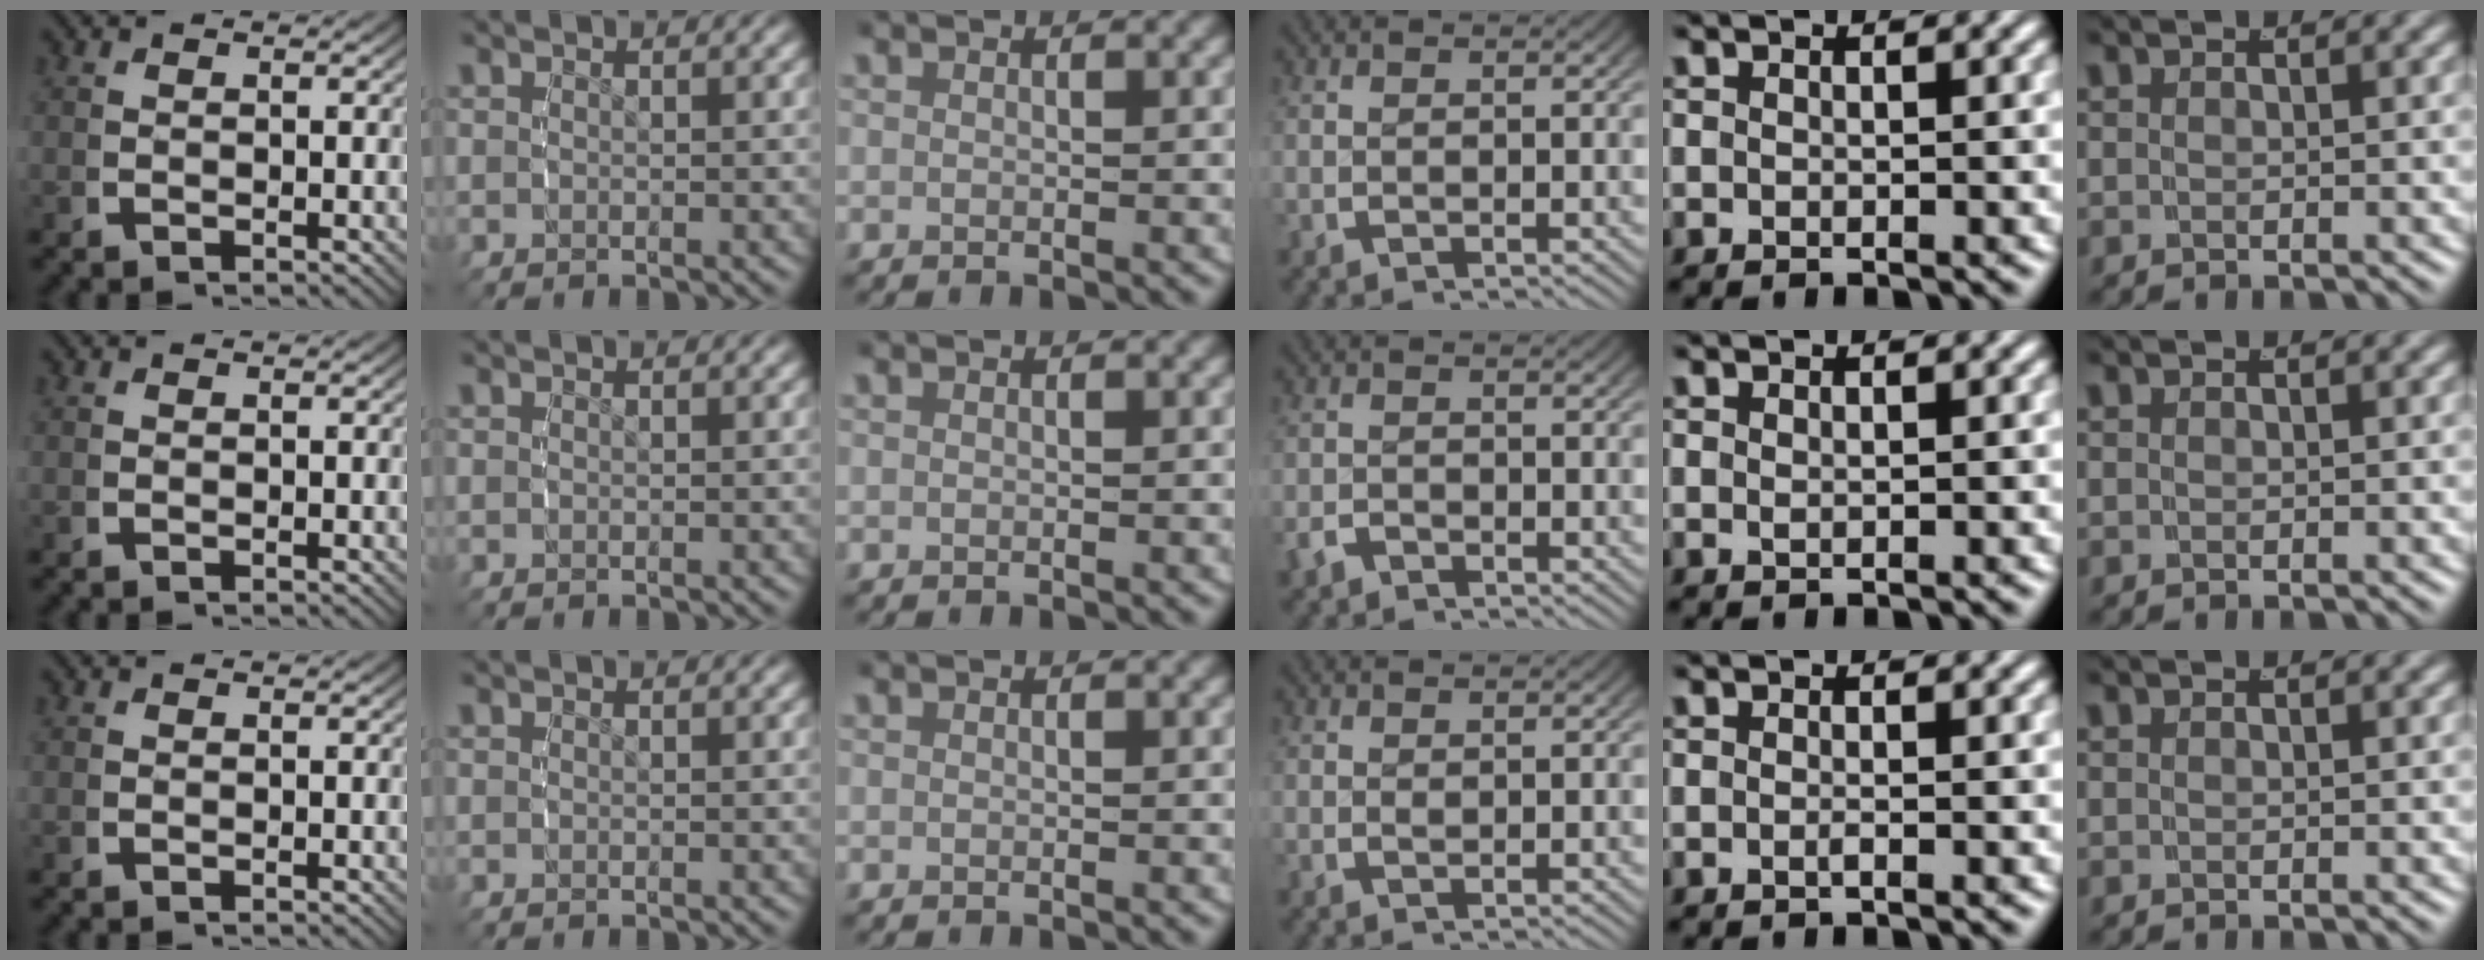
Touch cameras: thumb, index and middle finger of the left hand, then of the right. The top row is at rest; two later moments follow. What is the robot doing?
{"motion": "grasp_and_lifting", "object": "small bumper sticker"}